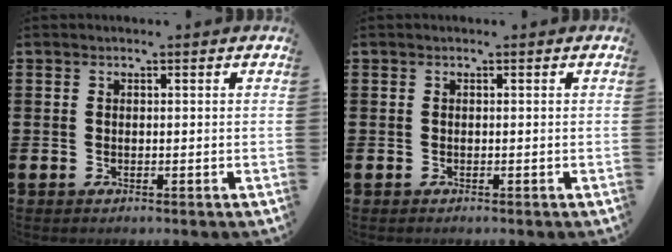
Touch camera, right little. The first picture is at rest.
{"total": 0.0}